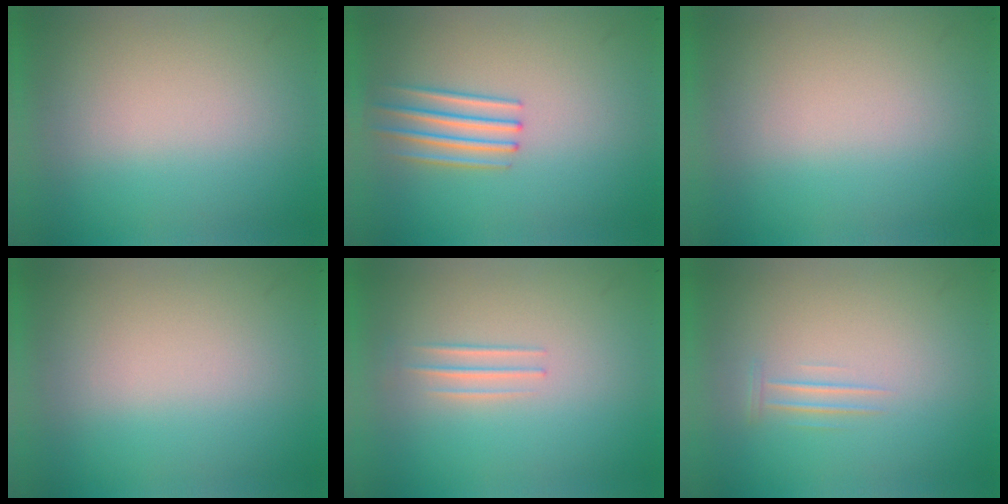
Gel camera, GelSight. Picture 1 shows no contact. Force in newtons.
{"total": 2.1}
{"total": 0.0}
{"total": 0.0}
{"total": 1.4}
{"total": 1.0}